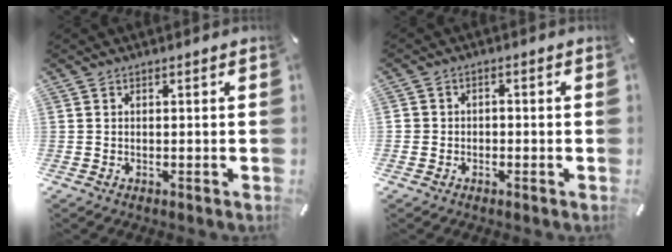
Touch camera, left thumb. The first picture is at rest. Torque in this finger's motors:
{"motor_torque": [0.74, 1.42, 0.30, 0.36, 0.05]}